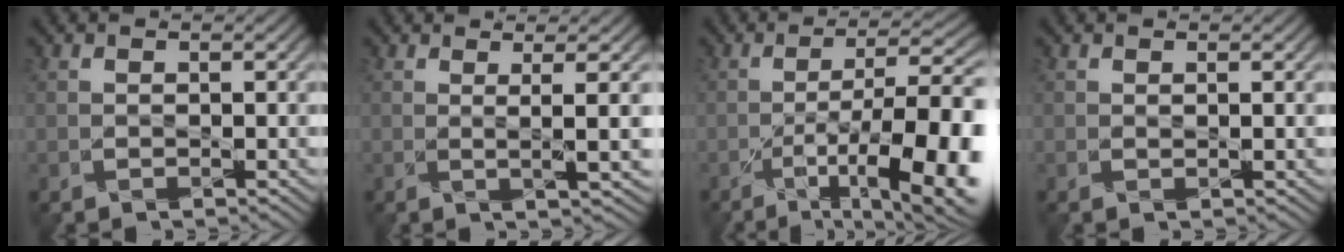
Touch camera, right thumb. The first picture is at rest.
{"total": 3.4, "force": [0.5, 0.0, 3.4], "torque": [-0.061, 0.000, 0.009]}
{"total": 15.4, "force": [-7.0, 4.4, 13.0], "torque": [-0.185, -0.006, -0.103]}
{"total": 0.7, "force": [0.2, 0.0, 0.6], "torque": [-0.018, 0.001, 0.004]}